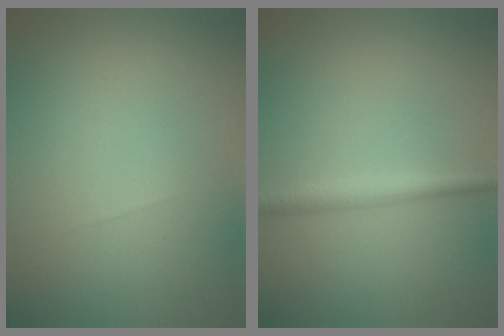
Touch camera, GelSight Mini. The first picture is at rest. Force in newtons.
{"total": 2.2, "press": 2.2, "slide": 0.0}